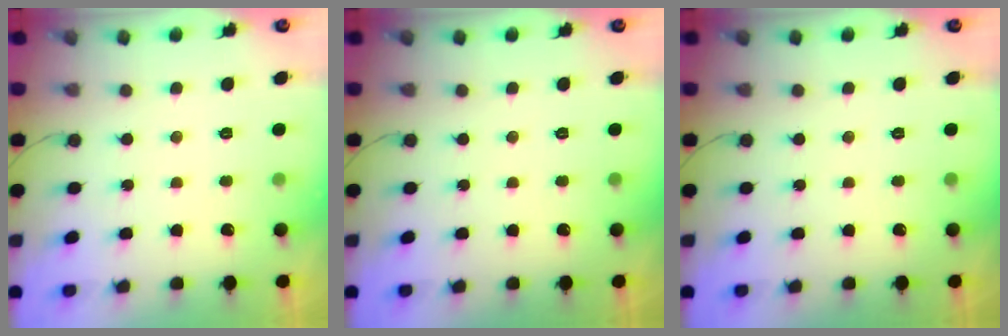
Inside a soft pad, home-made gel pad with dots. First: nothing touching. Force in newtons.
{"total": 0.0}
{"total": 0.0}